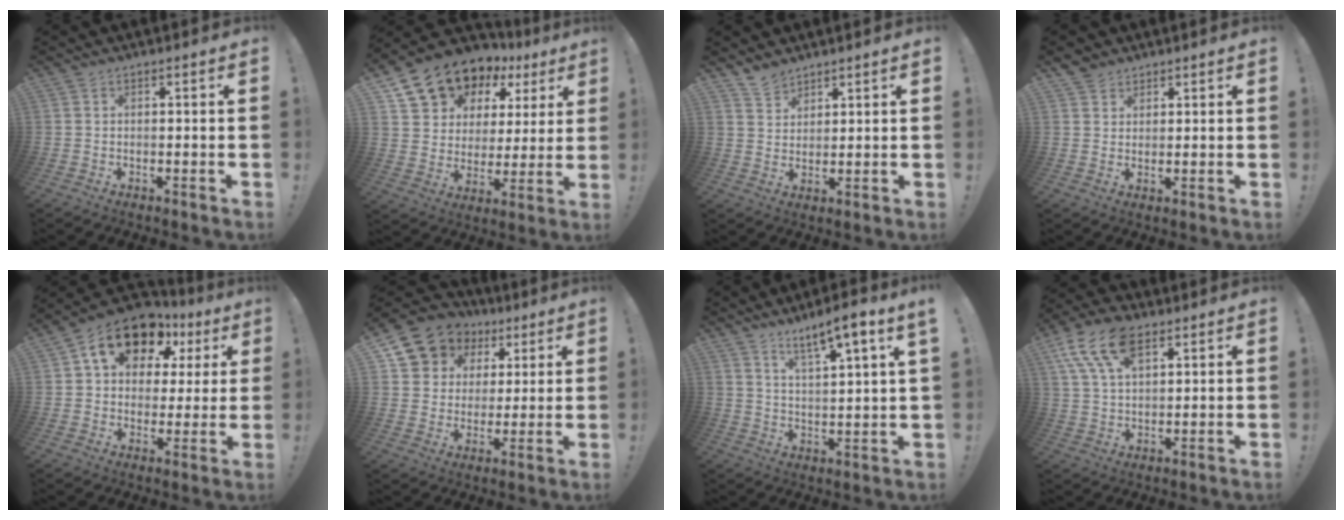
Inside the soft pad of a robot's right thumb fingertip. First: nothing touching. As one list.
[{"total": 13.8, "force": [9.7, 8.6, 4.6], "torque": [-0.075, -0.073, 0.188]}, {"total": 5.1, "force": [4.4, 2.3, 0.9], "torque": [-0.019, -0.027, 0.086]}, {"total": 3.8, "force": [3.0, 2.3, 0.5], "torque": [-0.007, -0.016, 0.056]}, {"total": 15.9, "force": [8.4, 9.9, 9.1], "torque": [-0.144, -0.043, 0.149]}, {"total": 10.5, "force": [5.1, 8.9, 2.4], "torque": [-0.034, -0.039, 0.106]}, {"total": 8.0, "force": [6.1, -0.2, 5.2], "torque": [-0.076, -0.042, 0.094]}, {"total": 14.2, "force": [7.2, 7.7, 9.5], "torque": [-0.180, -0.020, 0.132]}]